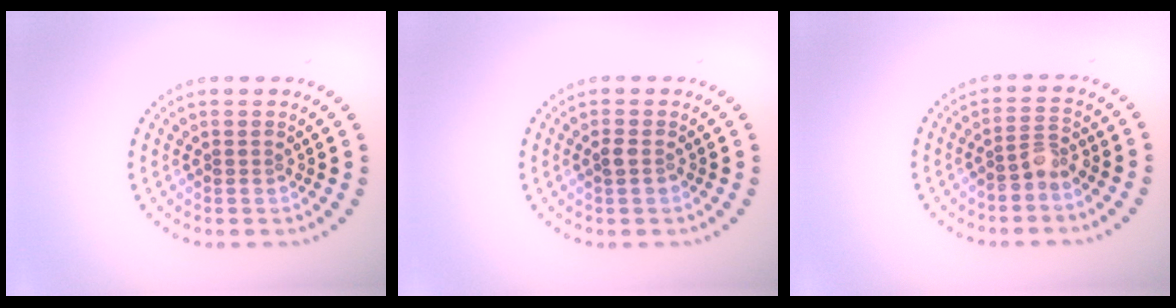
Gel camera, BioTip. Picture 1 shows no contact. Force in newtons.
{"total": 0.9, "press": 0.9, "slide": 0.2}
{"total": 2.0, "press": 1.6, "slide": 1.1}